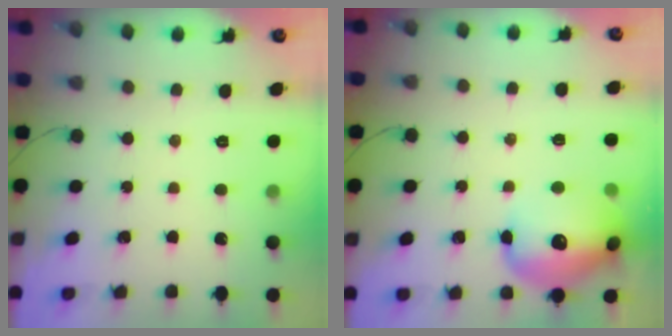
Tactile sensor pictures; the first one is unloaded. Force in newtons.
{"total": 17.8, "press": 17.6, "slide": 2.4}